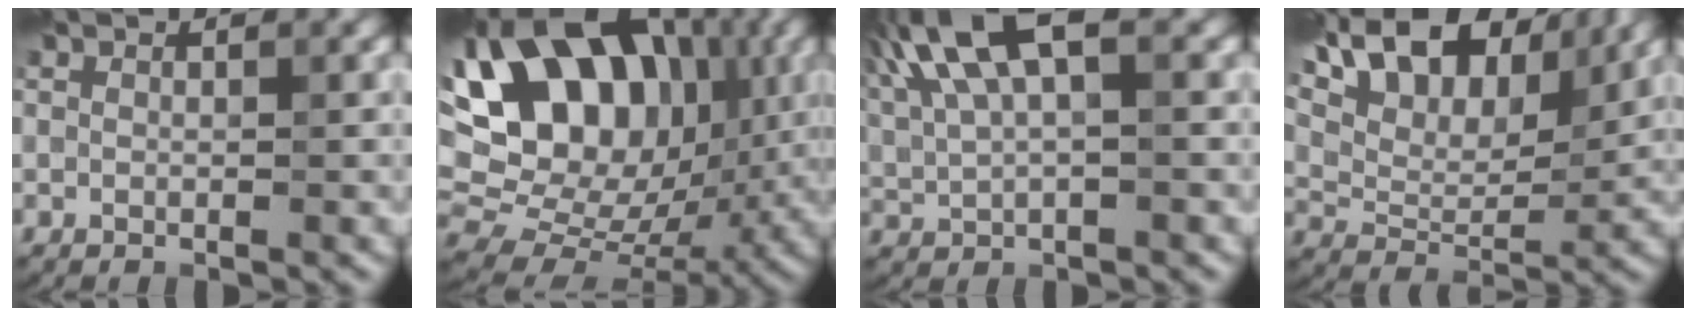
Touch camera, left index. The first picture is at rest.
{"total": 19.0, "force": [5.3, 13.3, 12.4], "torque": [-0.201, 0.039, 0.102]}
{"total": 9.2, "force": [3.8, 3.7, 7.5], "torque": [-0.181, 0.021, 0.073]}
{"total": 13.2, "force": [8.5, 6.3, 7.9], "torque": [-0.163, 0.030, 0.122]}